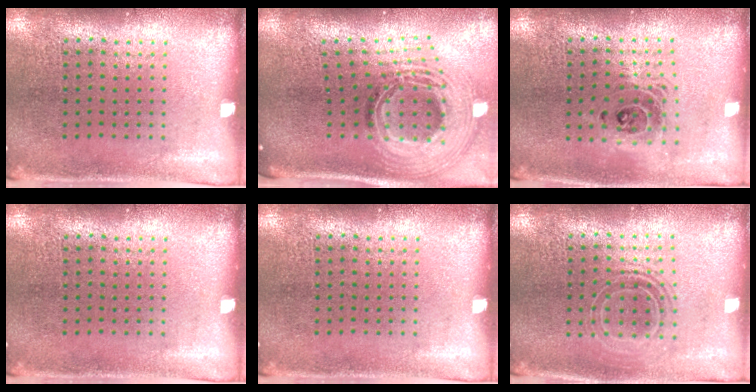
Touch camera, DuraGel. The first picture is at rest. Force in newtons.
{"total": 2.9, "press": 2.0, "slide": 2.1}
{"total": 1.5, "press": 1.2, "slide": 0.9}
{"total": 0.0}
{"total": 0.0}
{"total": 1.7, "press": 1.3, "slide": 1.0}